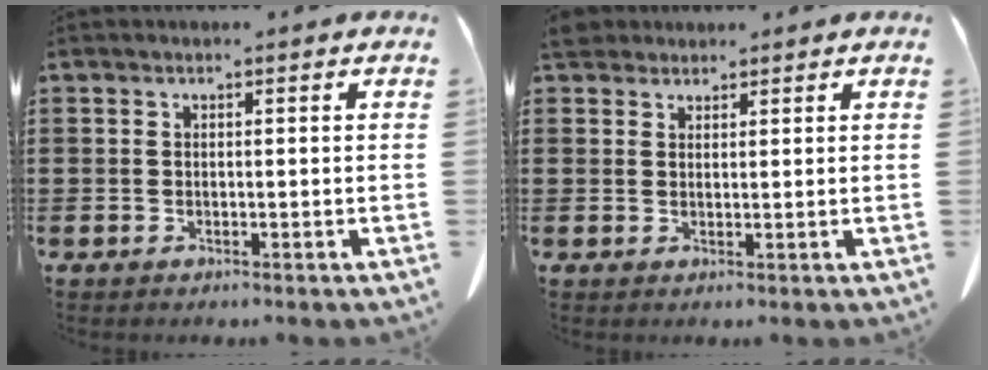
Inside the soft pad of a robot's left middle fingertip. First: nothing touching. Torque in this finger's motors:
{"motor_torque": [1.01, 0.00, 0.21, 0.13]}